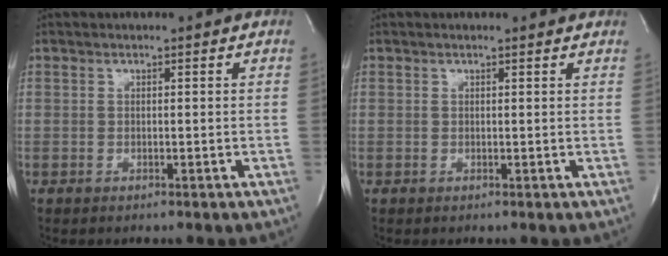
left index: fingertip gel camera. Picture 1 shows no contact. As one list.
[{"total": 2.1, "force": [1.9, 0.3, 0.8], "torque": [-0.016, 0.009, 0.014]}]